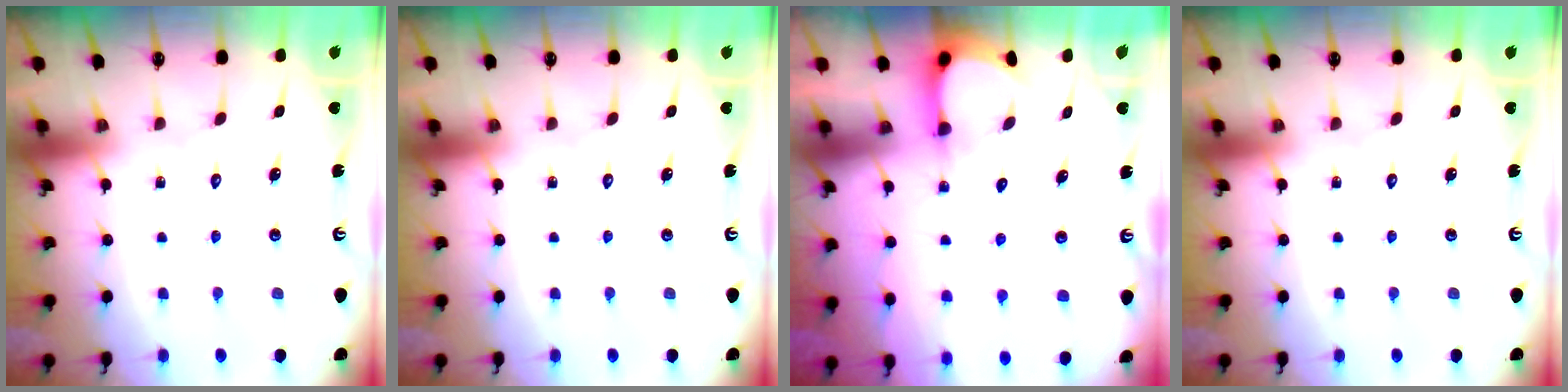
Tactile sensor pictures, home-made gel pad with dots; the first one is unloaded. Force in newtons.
{"total": 0.0}
{"total": 3.2, "press": 3.2, "slide": 0.3}
{"total": 0.0}